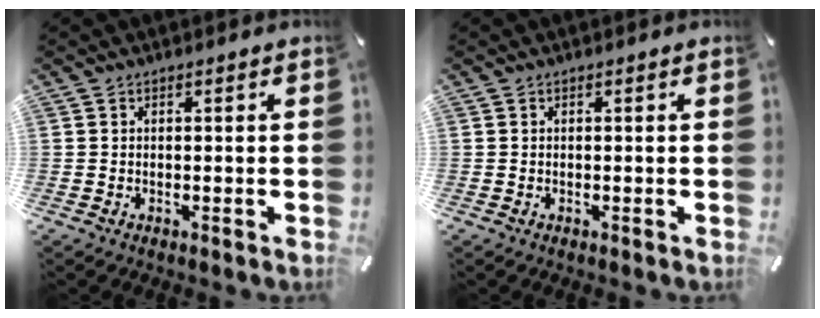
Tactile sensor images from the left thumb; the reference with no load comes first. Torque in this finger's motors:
{"motor_torque": [0.00, 0.00, 0.00, 0.00, 0.00]}